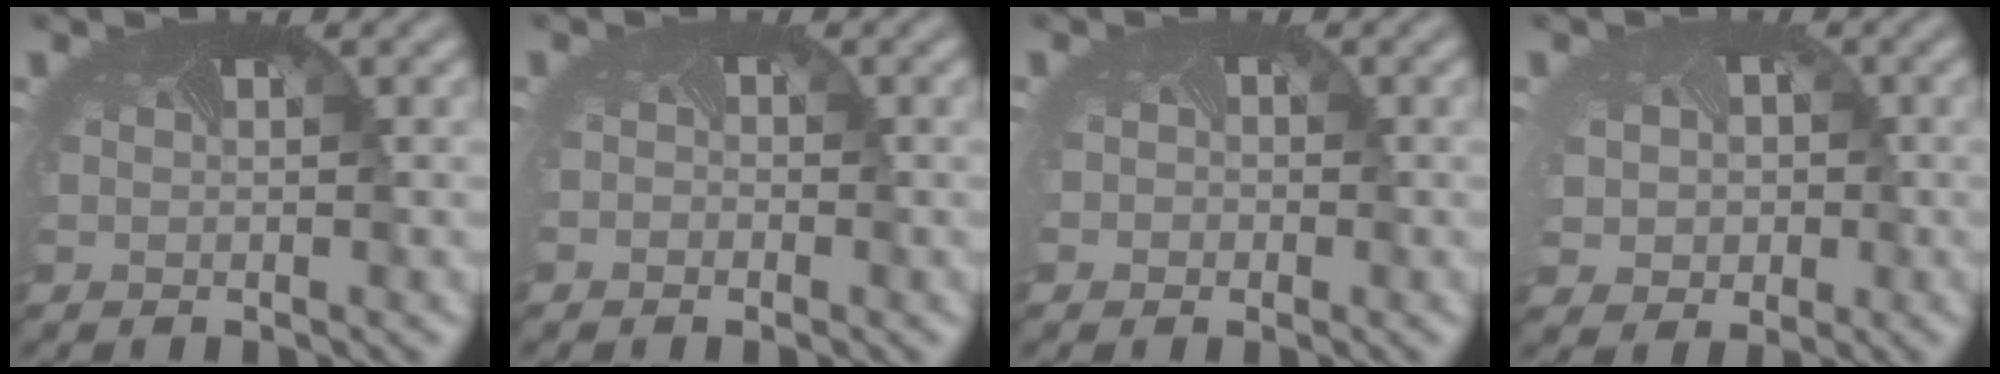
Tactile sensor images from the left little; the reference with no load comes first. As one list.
[{"total": 0.8, "force": [-0.4, 0.7, -0.1], "torque": [0.006, -0.008, -0.008]}, {"total": 1.7, "force": [-0.3, 1.6, 0.4], "torque": [0.002, -0.002, -0.012]}, {"total": 5.3, "force": [-0.4, 4.7, 2.5], "torque": [-0.047, -0.014, -0.016]}]